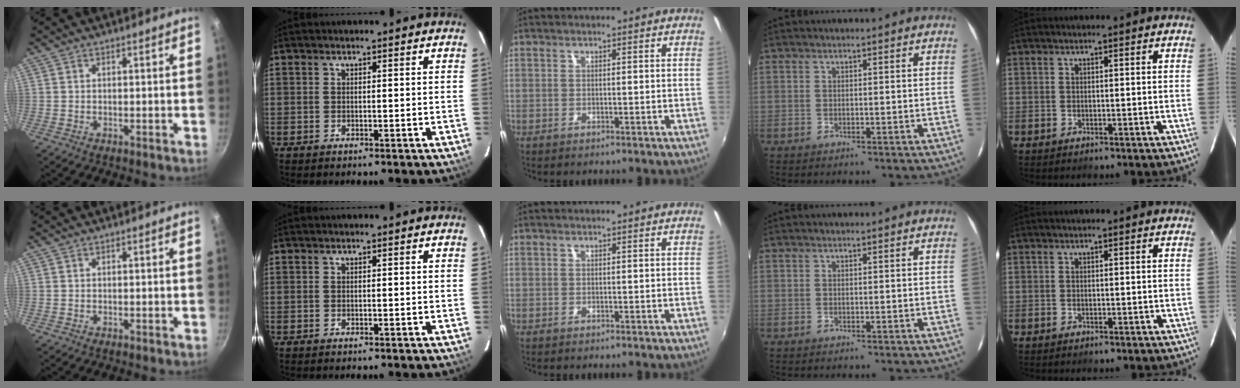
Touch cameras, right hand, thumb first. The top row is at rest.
{}